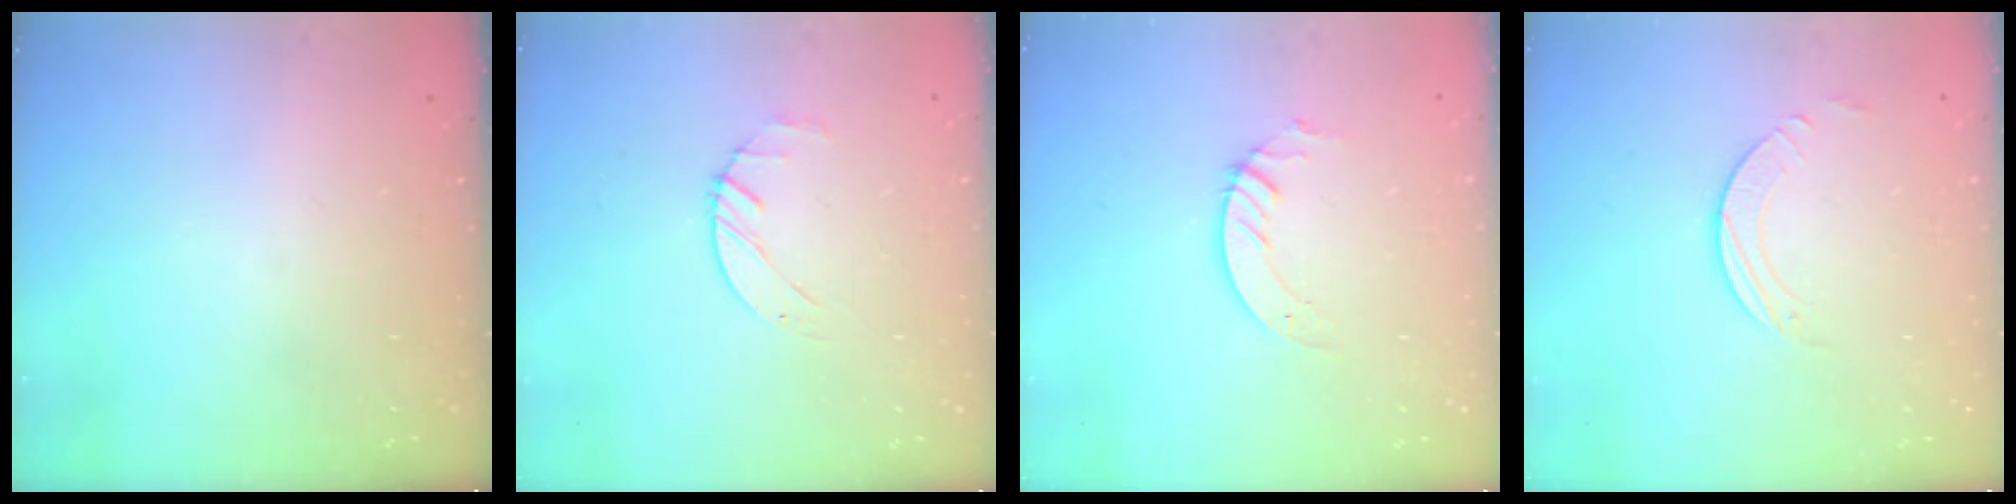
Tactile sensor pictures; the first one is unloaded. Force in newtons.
{"total": 1.4, "press": 1.4, "slide": 0.2}
{"total": 2.7, "press": 2.7, "slide": 0.2}
{"total": 2.3, "press": 2.3, "slide": 0.2}